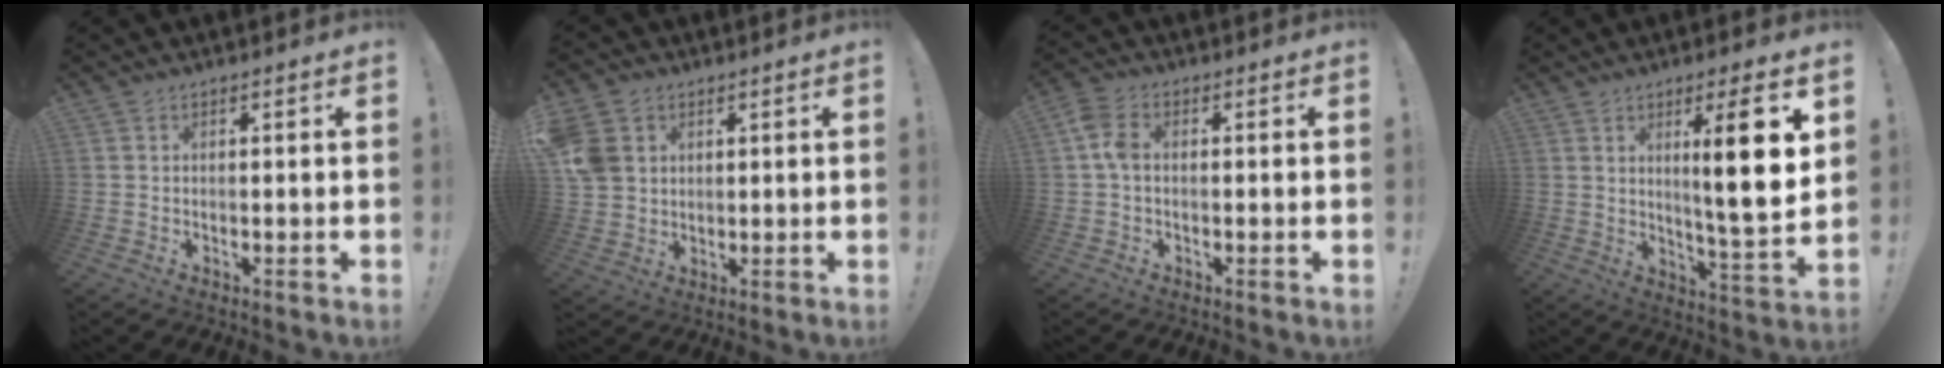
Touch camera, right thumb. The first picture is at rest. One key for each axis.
{"total": 8.2, "fx": 3.0, "fy": 6.8, "fz": 3.4, "tx": -0.067, "ty": -0.004, "tz": 0.064}
{"total": 5.2, "fx": 0.2, "fy": 3.3, "fz": 4.0, "tx": -0.079, "ty": 0.008, "tz": 0.003}
{"total": 14.3, "fx": 4.3, "fy": 1.1, "fz": 13.6, "tx": -0.201, "ty": -0.022, "tz": 0.052}